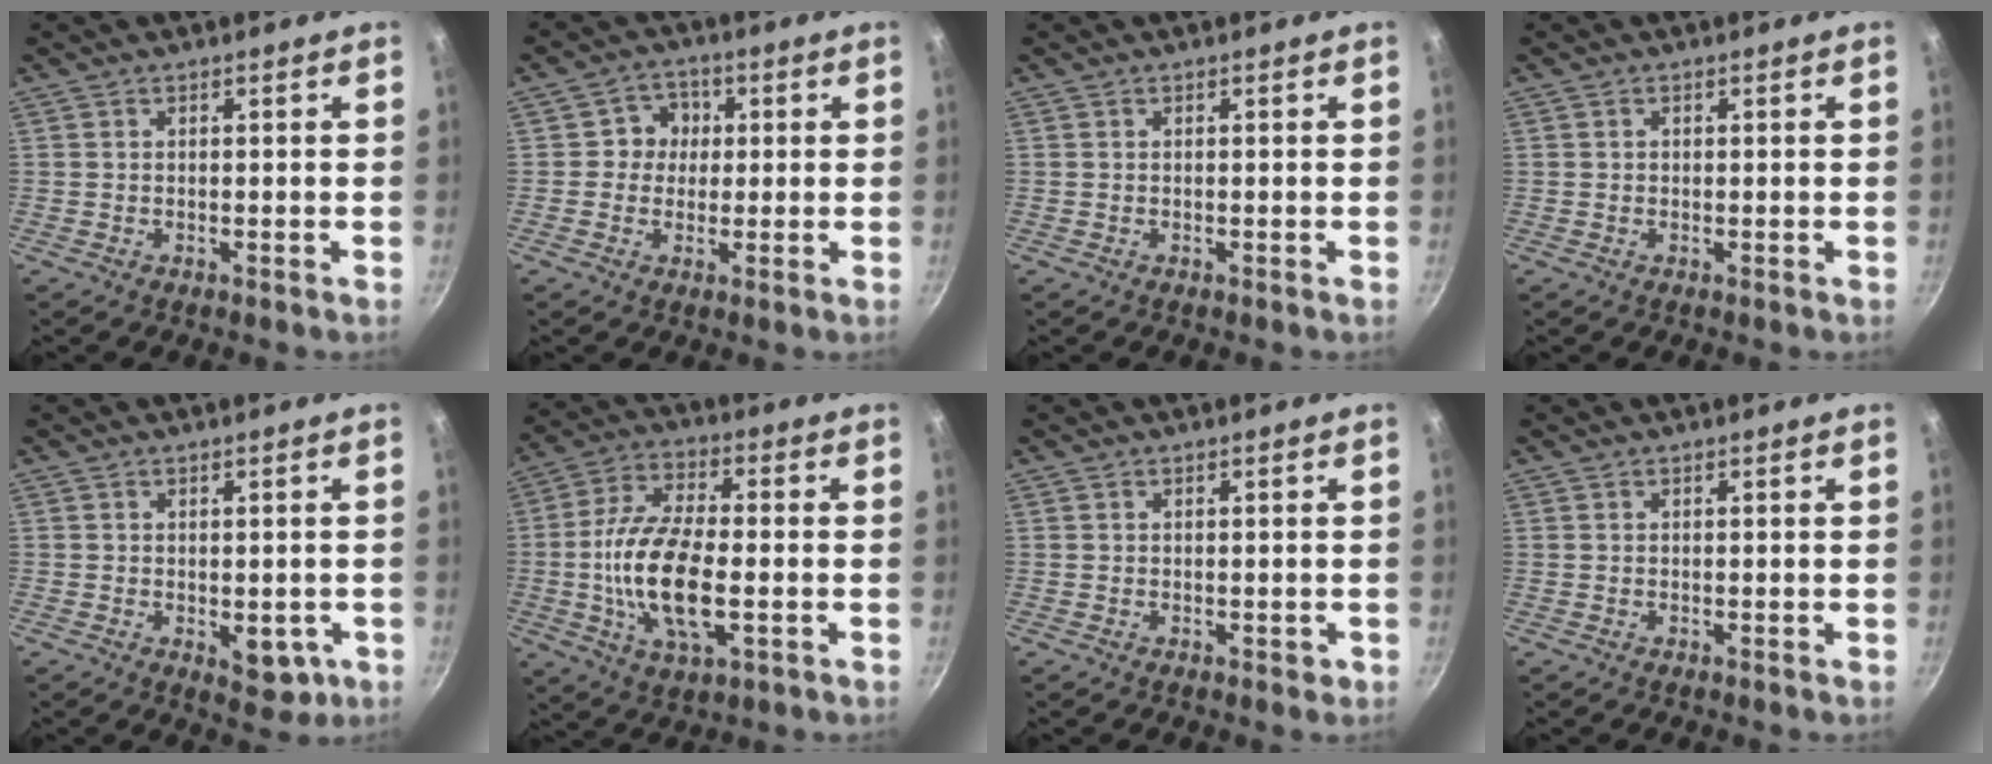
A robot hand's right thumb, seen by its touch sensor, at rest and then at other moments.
{"total": 5.3, "force": [0.4, 4.9, 1.9], "torque": [0.006, 0.010, -0.001]}
{"total": 0.0}
{"total": 0.0}
{"total": 5.2, "force": [-1.6, 3.0, 4.0], "torque": [-0.025, -0.003, -0.012]}
{"total": 16.4, "force": [-2.5, 7.2, 14.5], "torque": [-0.281, 0.012, -0.046]}
{"total": 0.8, "force": [-0.2, 0.5, 0.5], "torque": [0.001, 0.001, -0.003]}
{"total": 0.0}